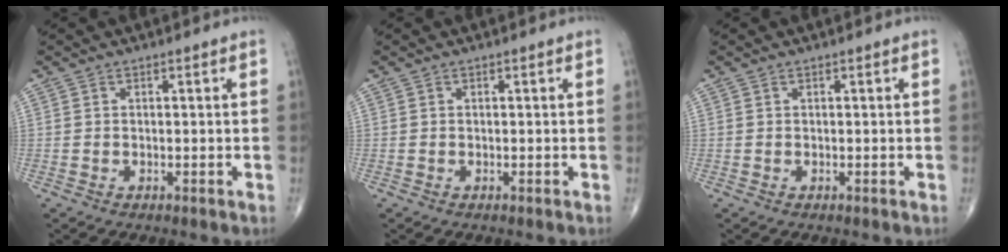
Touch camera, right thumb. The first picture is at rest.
{"total": 0.0}
{"total": 0.0}